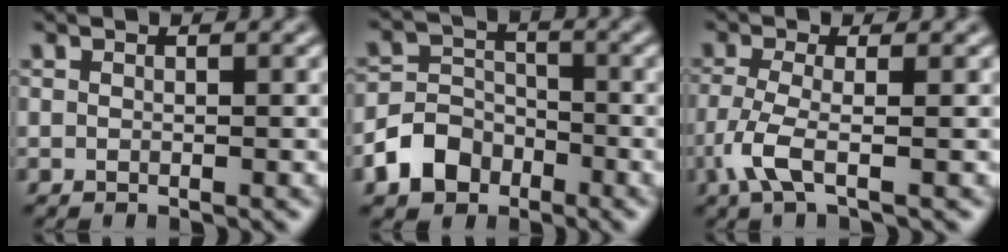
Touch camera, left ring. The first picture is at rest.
{"total": 4.5, "force": [-2.5, 3.4, 1.6], "torque": [-0.028, 0.002, -0.053]}
{"total": 3.2, "force": [-1.4, 0.7, 2.8], "torque": [-0.071, -0.003, -0.035]}